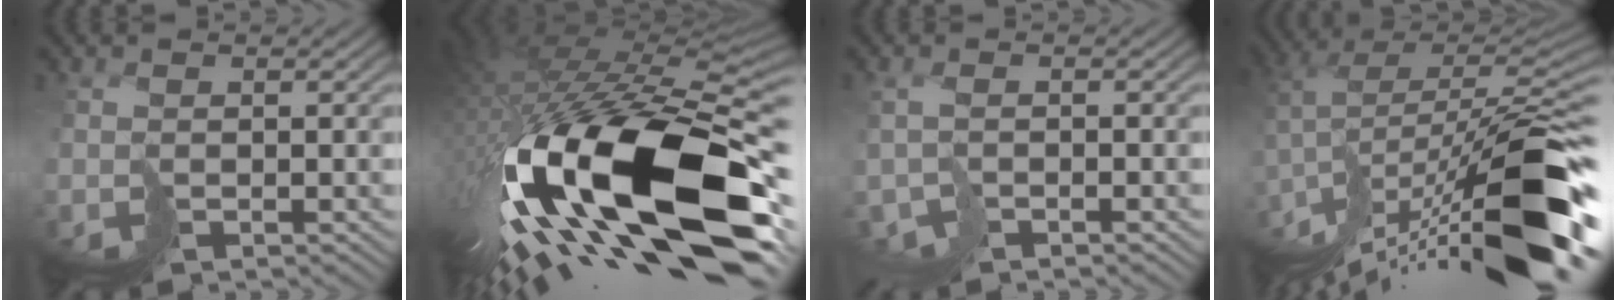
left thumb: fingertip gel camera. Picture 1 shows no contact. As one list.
[{"total": 20.9, "force": [-7.4, 8.6, 17.6], "torque": [-0.357, -0.057, -0.093]}, {"total": 2.0, "force": [-1.6, 0.4, 1.1], "torque": [-0.019, 0.003, -0.031]}, {"total": 17.1, "force": [-9.1, 4.3, 13.9], "torque": [-0.244, 0.018, -0.161]}]